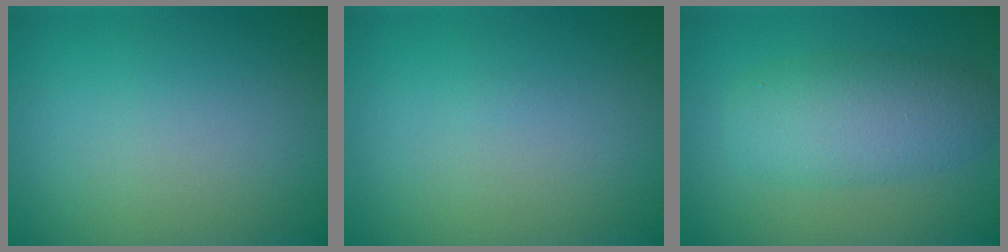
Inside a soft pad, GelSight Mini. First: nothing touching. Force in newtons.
{"total": 0.0}
{"total": 5.0, "press": 5.0, "slide": 0.2}